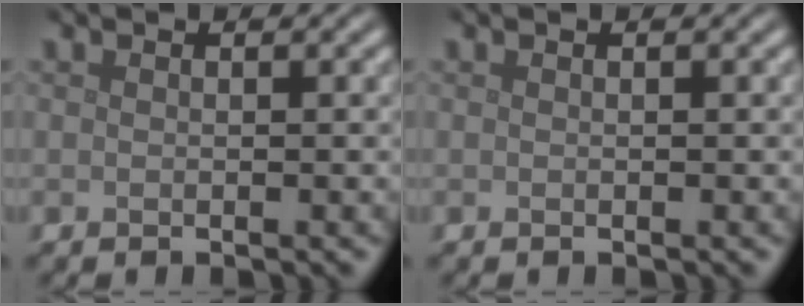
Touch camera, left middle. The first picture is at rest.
{"total": 0.0}